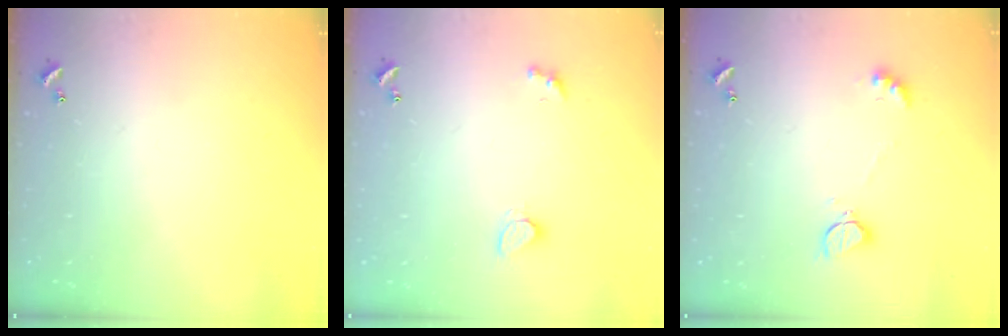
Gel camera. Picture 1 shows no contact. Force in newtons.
{"total": 2.1, "press": 2.0, "slide": 0.4}
{"total": 2.3, "press": 2.3, "slide": 0.5}